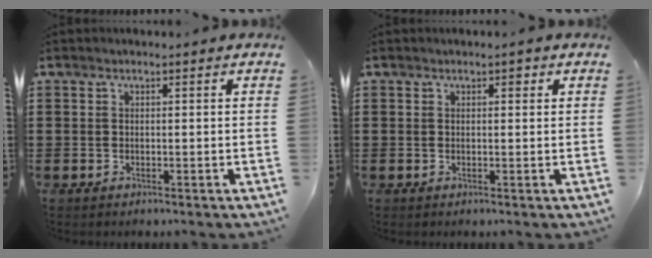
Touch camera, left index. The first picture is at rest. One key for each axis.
{"total": 1.0, "fx": 0.5, "fy": 0.5, "fz": 0.7, "tx": -0.006, "ty": 0.004, "tz": 0.005}